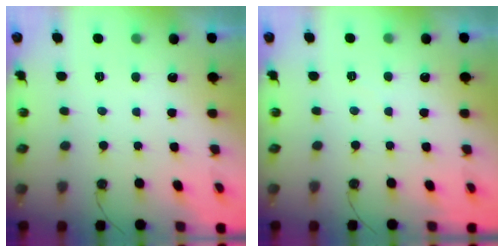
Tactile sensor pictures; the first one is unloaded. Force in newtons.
{"total": 3.3, "press": 3.2, "slide": 0.5}